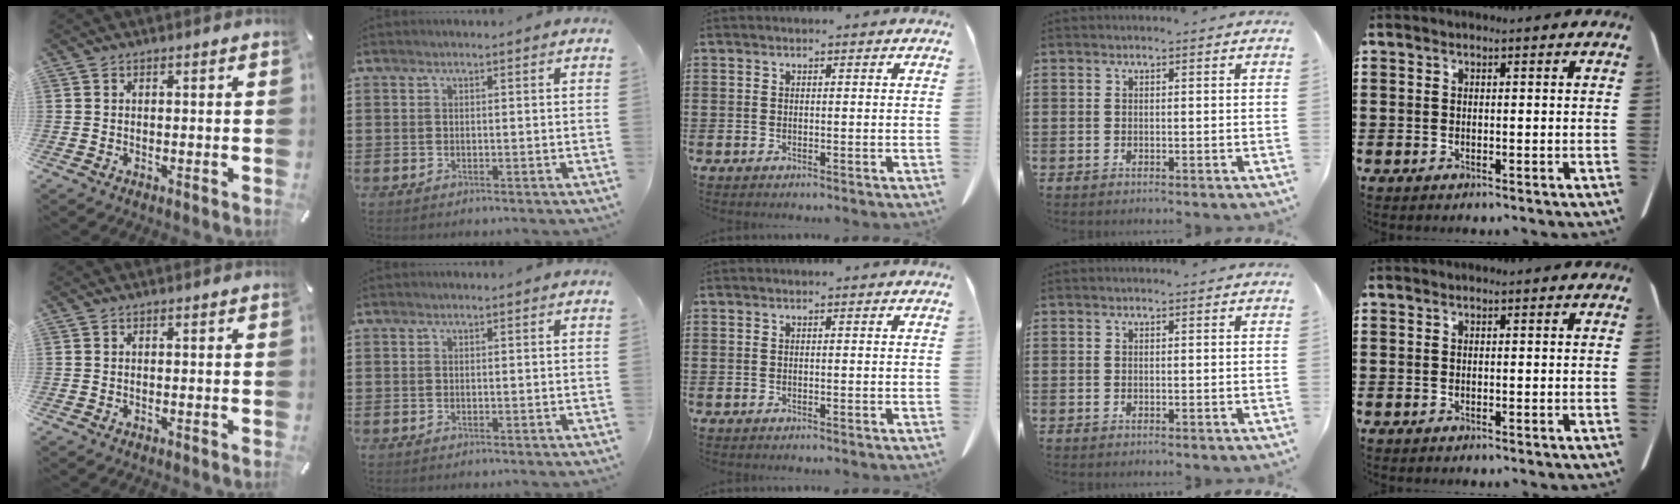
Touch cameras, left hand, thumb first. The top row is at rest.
{}